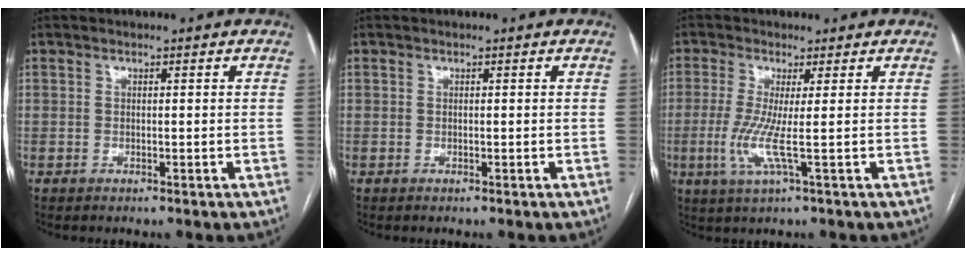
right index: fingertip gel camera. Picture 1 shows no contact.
{"total": 0.0}
{"total": 5.3, "force": [-0.8, -0.6, 5.2], "torque": [-0.117, -0.017, -0.018]}